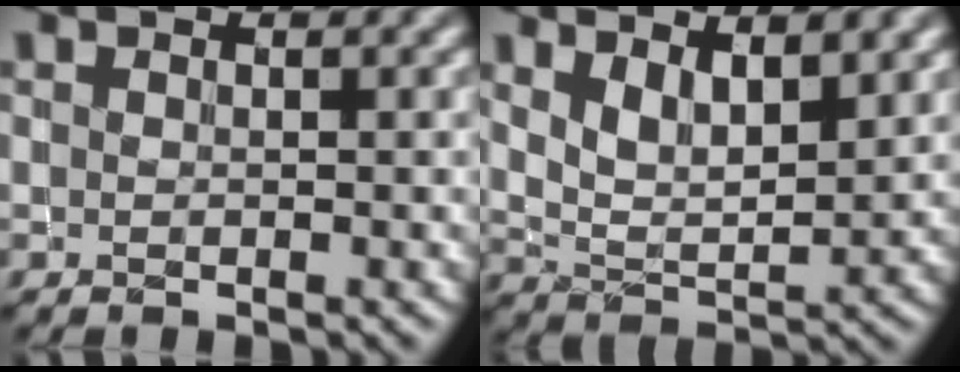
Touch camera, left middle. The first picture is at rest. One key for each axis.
{"total": 4.1, "fx": 2.7, "fy": 1.5, "fz": 2.8, "tx": -0.057, "ty": -0.009, "tz": 0.052}